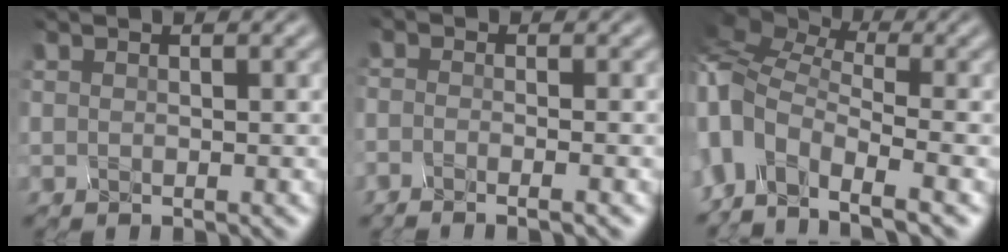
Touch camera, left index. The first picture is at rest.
{"total": 1.8, "force": [-1.8, 0.1, 0.3], "torque": [0.002, -0.007, -0.034]}
{"total": 7.0, "force": [-3.8, 3.5, 4.7], "torque": [-0.106, -0.002, -0.082]}